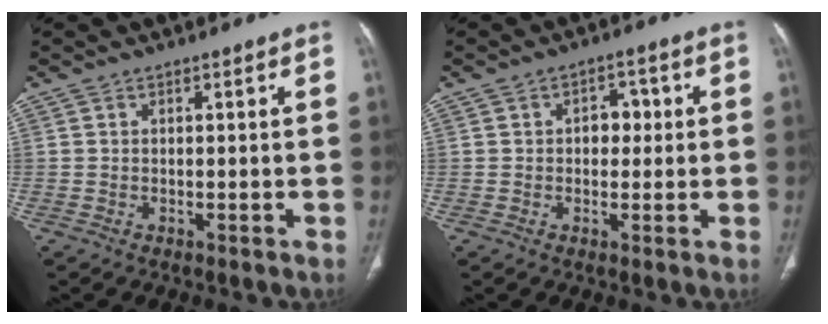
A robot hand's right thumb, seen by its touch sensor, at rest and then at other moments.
{"total": 4.1, "force": [0.4, 3.0, 2.7], "torque": [-0.014, 0.008, 0.002]}